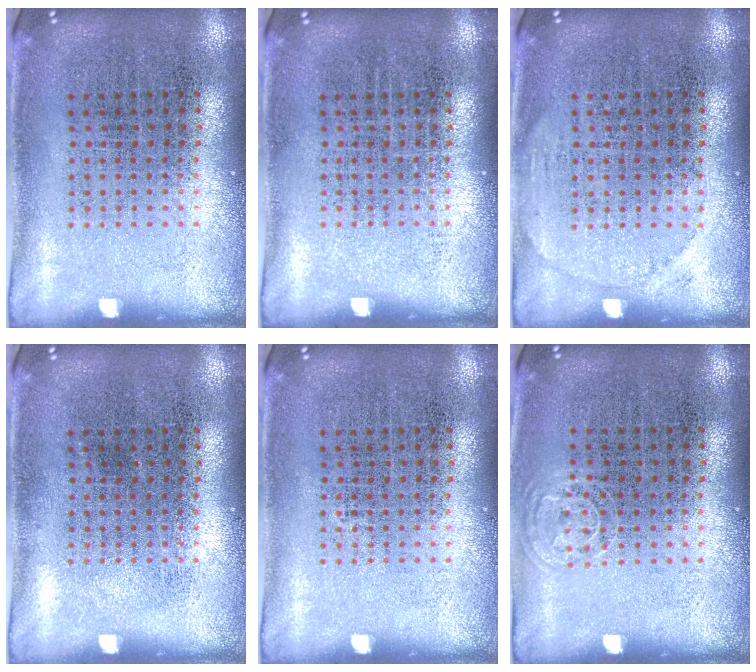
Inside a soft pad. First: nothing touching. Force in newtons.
{"total": 0.0}
{"total": 1.0, "press": 1.0, "slide": 0.1}
{"total": 0.0}
{"total": 0.0}
{"total": 0.6, "press": 0.6, "slide": 0.3}